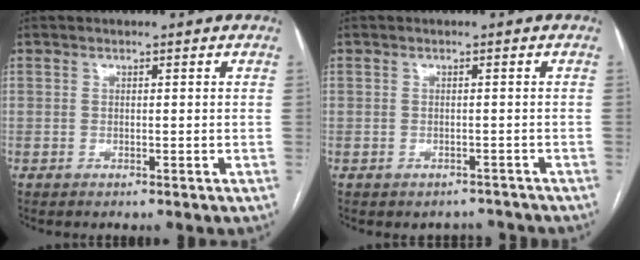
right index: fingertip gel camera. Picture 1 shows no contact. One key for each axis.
{"total": 2.6, "fx": -2.1, "fy": 1.4, "fz": -0.4, "tx": 0.007, "ty": 0.007, "tz": -0.028}